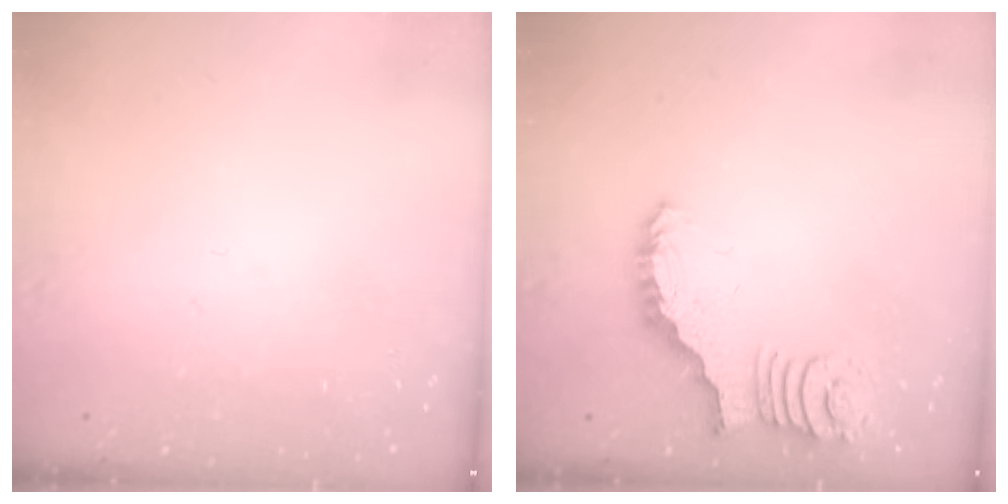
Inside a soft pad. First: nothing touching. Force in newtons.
{"total": 2.7, "press": 2.7, "slide": 0.5}